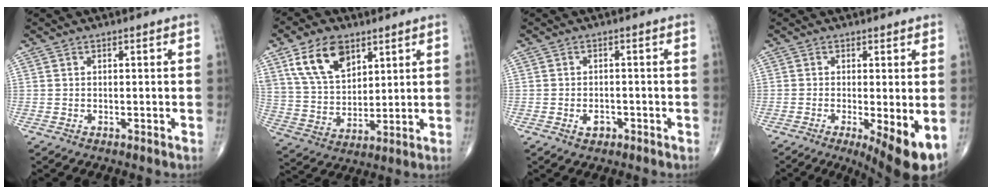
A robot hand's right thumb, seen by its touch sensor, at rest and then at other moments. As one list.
[{"total": 13.0, "force": [6.9, 7.8, 7.8], "torque": [-0.123, -0.026, 0.142]}, {"total": 2.3, "force": [-1.1, 1.6, 1.4], "torque": [-0.016, 0.006, -0.016]}, {"total": 9.1, "force": [-2.7, 2.2, 8.4], "torque": [-0.120, -0.023, -0.040]}]